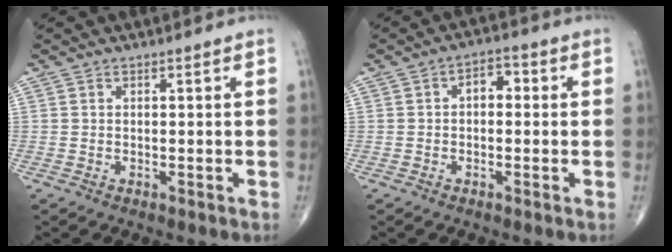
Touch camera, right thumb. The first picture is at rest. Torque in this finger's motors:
{"motor_torque": [1.33, 2.38, 0.59, 0.18, 0.00]}